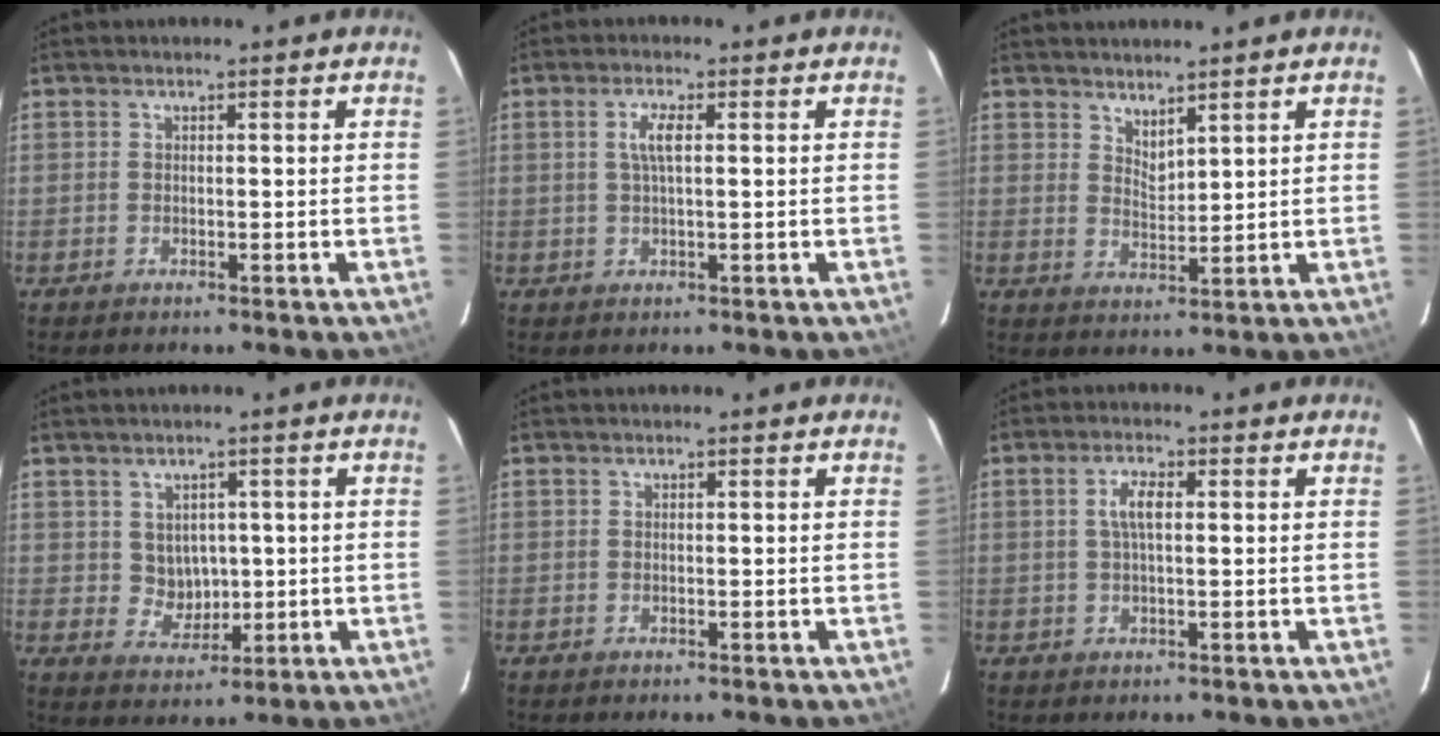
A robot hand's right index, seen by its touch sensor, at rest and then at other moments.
{"total": 3.4, "force": [0.8, 0.8, 3.2], "torque": [-0.064, 0.003, 0.015]}
{"total": 3.4, "force": [3.0, 0.9, 1.4], "torque": [-0.022, -0.005, 0.052]}
{"total": 4.8, "force": [0.8, 4.3, 1.7], "torque": [-0.031, 0.006, 0.026]}
{"total": 0.0}
{"total": 3.6, "force": [0.7, 1.2, 3.4], "torque": [-0.067, 0.006, 0.014]}